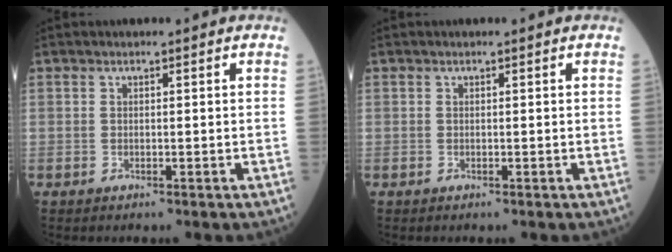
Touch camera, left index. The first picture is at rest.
{"total": 0.0}